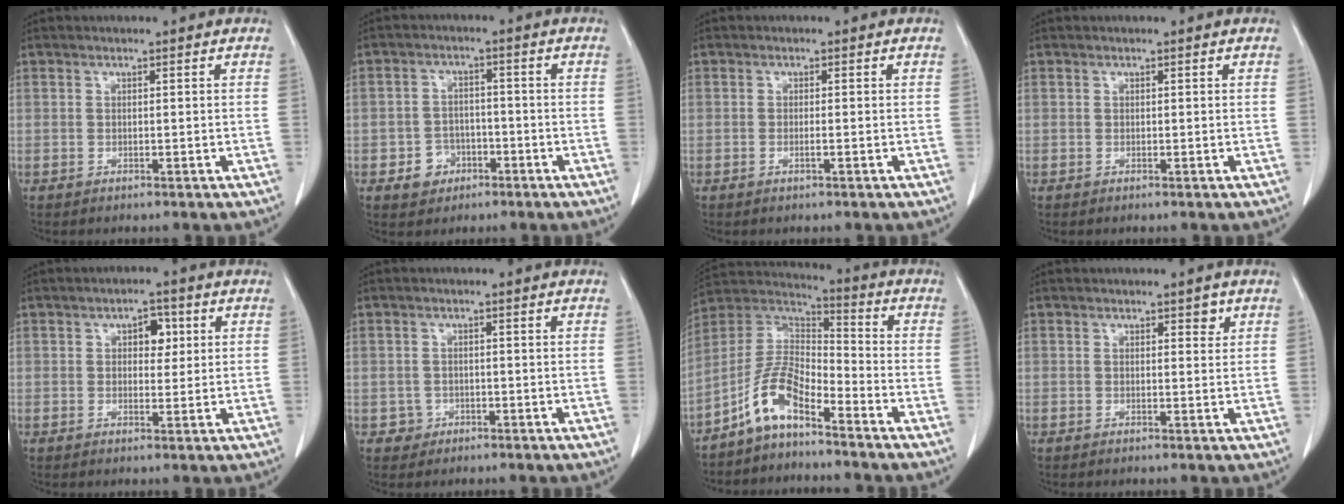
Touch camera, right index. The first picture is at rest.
{"total": 4.8, "force": [-1.9, 4.1, 1.5], "torque": [-0.021, 0.011, -0.023]}
{"total": 1.1, "force": [-0.3, 0.1, 1.0], "torque": [-0.022, -0.003, -0.004]}
{"total": 0.0}
{"total": 4.0, "force": [1.4, 2.3, 3.0], "torque": [-0.043, 0.010, 0.022]}
{"total": 2.4, "force": [-0.5, 2.3, 0.1], "torque": [0.008, 0.009, -0.004]}
{"total": 9.4, "force": [-6.2, 3.1, 6.3], "torque": [-0.145, 0.020, -0.127]}
{"total": 2.0, "force": [1.2, 0.9, 1.3], "torque": [-0.014, -0.005, 0.017]}